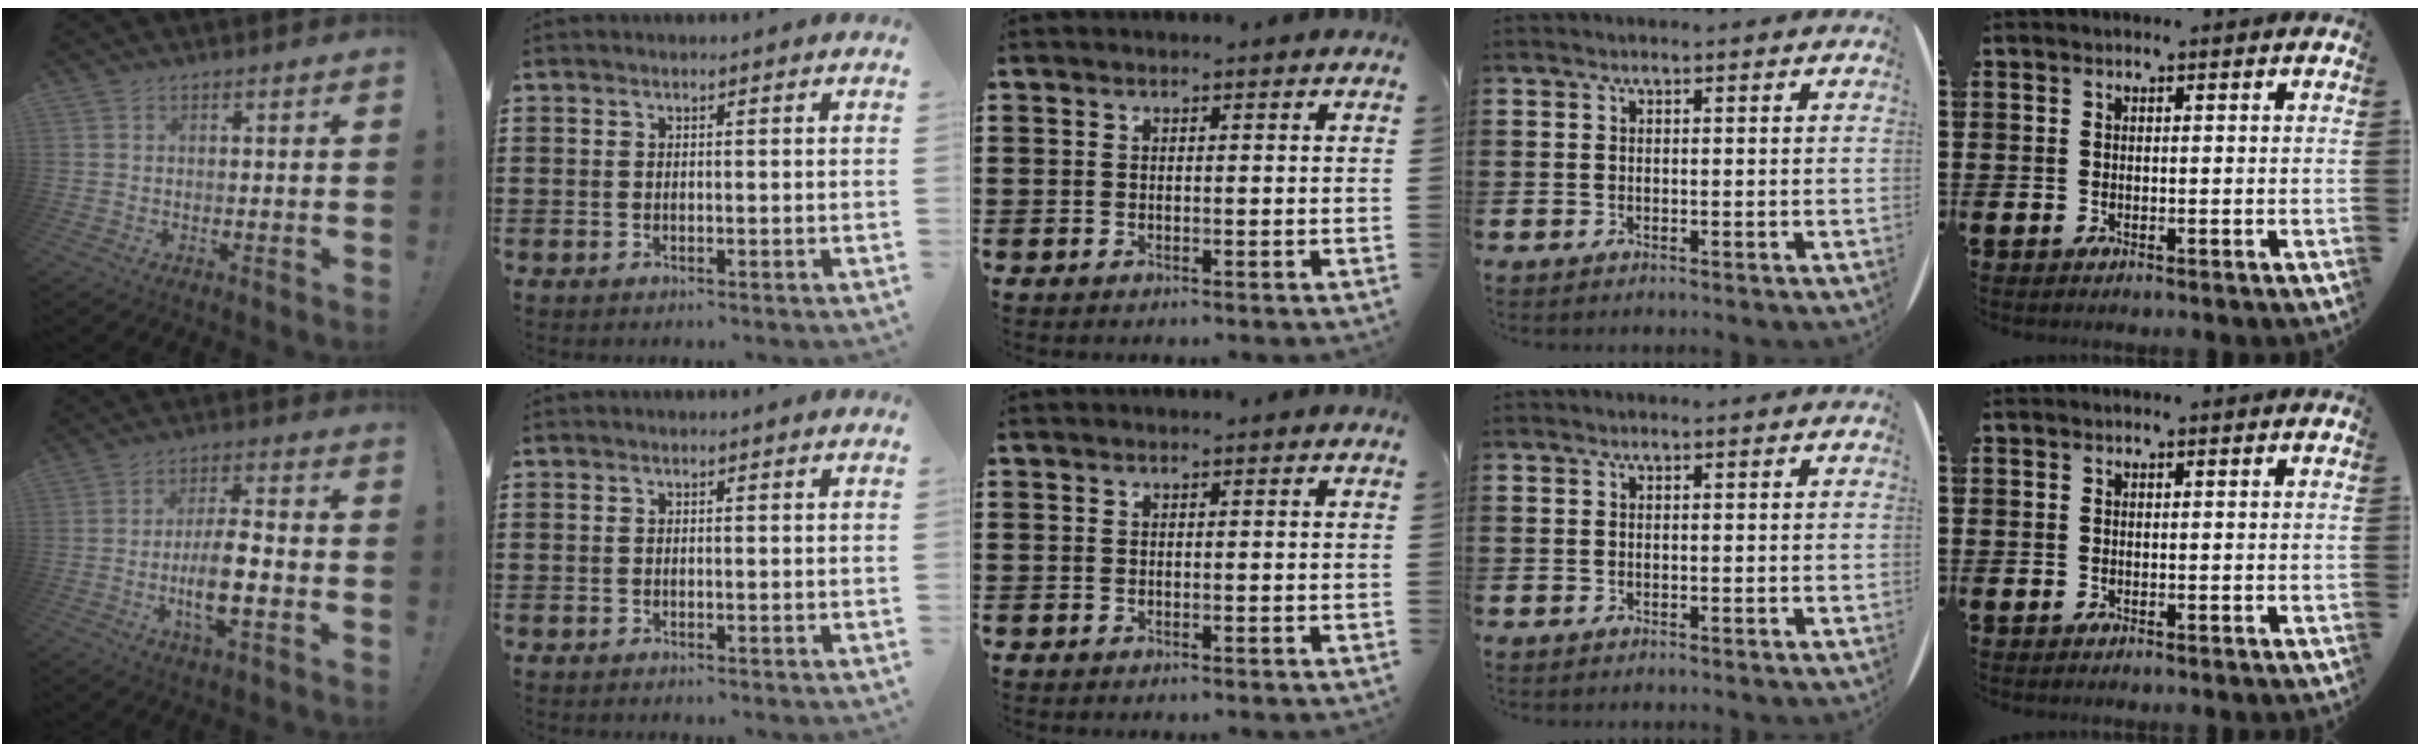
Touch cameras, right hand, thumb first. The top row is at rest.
{"thumb": {"total": 10.6, "force": [-2.7, 3.1, 9.8], "torque": [-0.195, 0.002, -0.054]}}